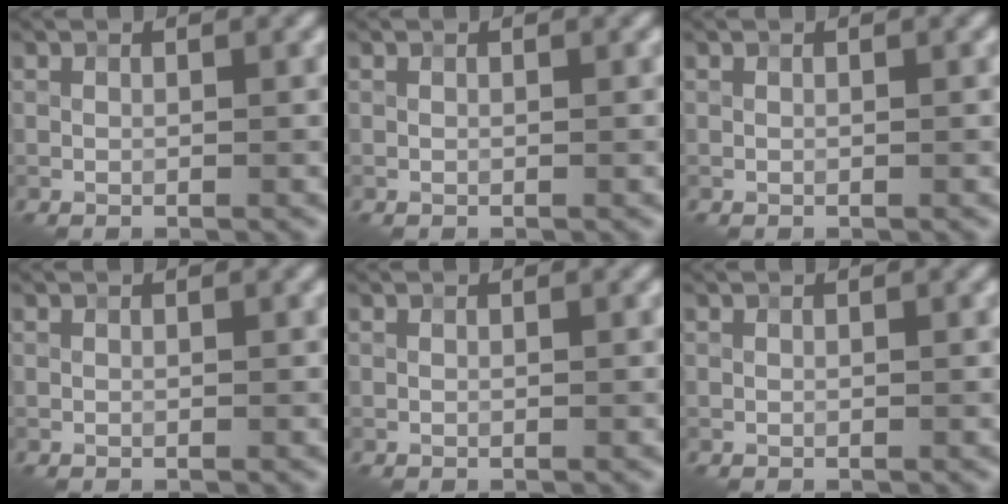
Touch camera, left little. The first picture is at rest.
{"total": 0.0}
{"total": 0.0}
{"total": 0.0}
{"total": 0.0}
{"total": 0.0}